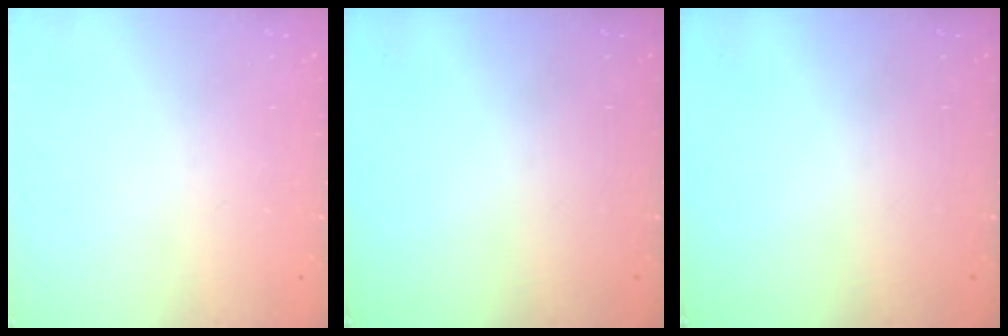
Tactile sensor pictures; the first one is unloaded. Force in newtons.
{"total": 0.0}
{"total": 0.0}